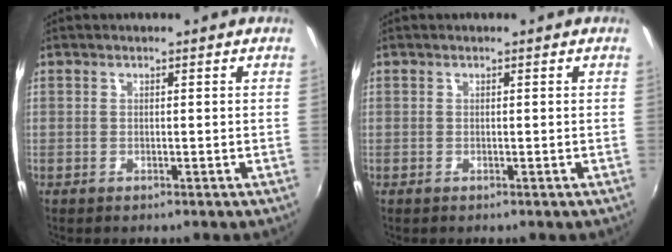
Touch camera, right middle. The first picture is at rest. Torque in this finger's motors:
{"motor_torque": [0.00, 0.00, 0.00, 0.00]}